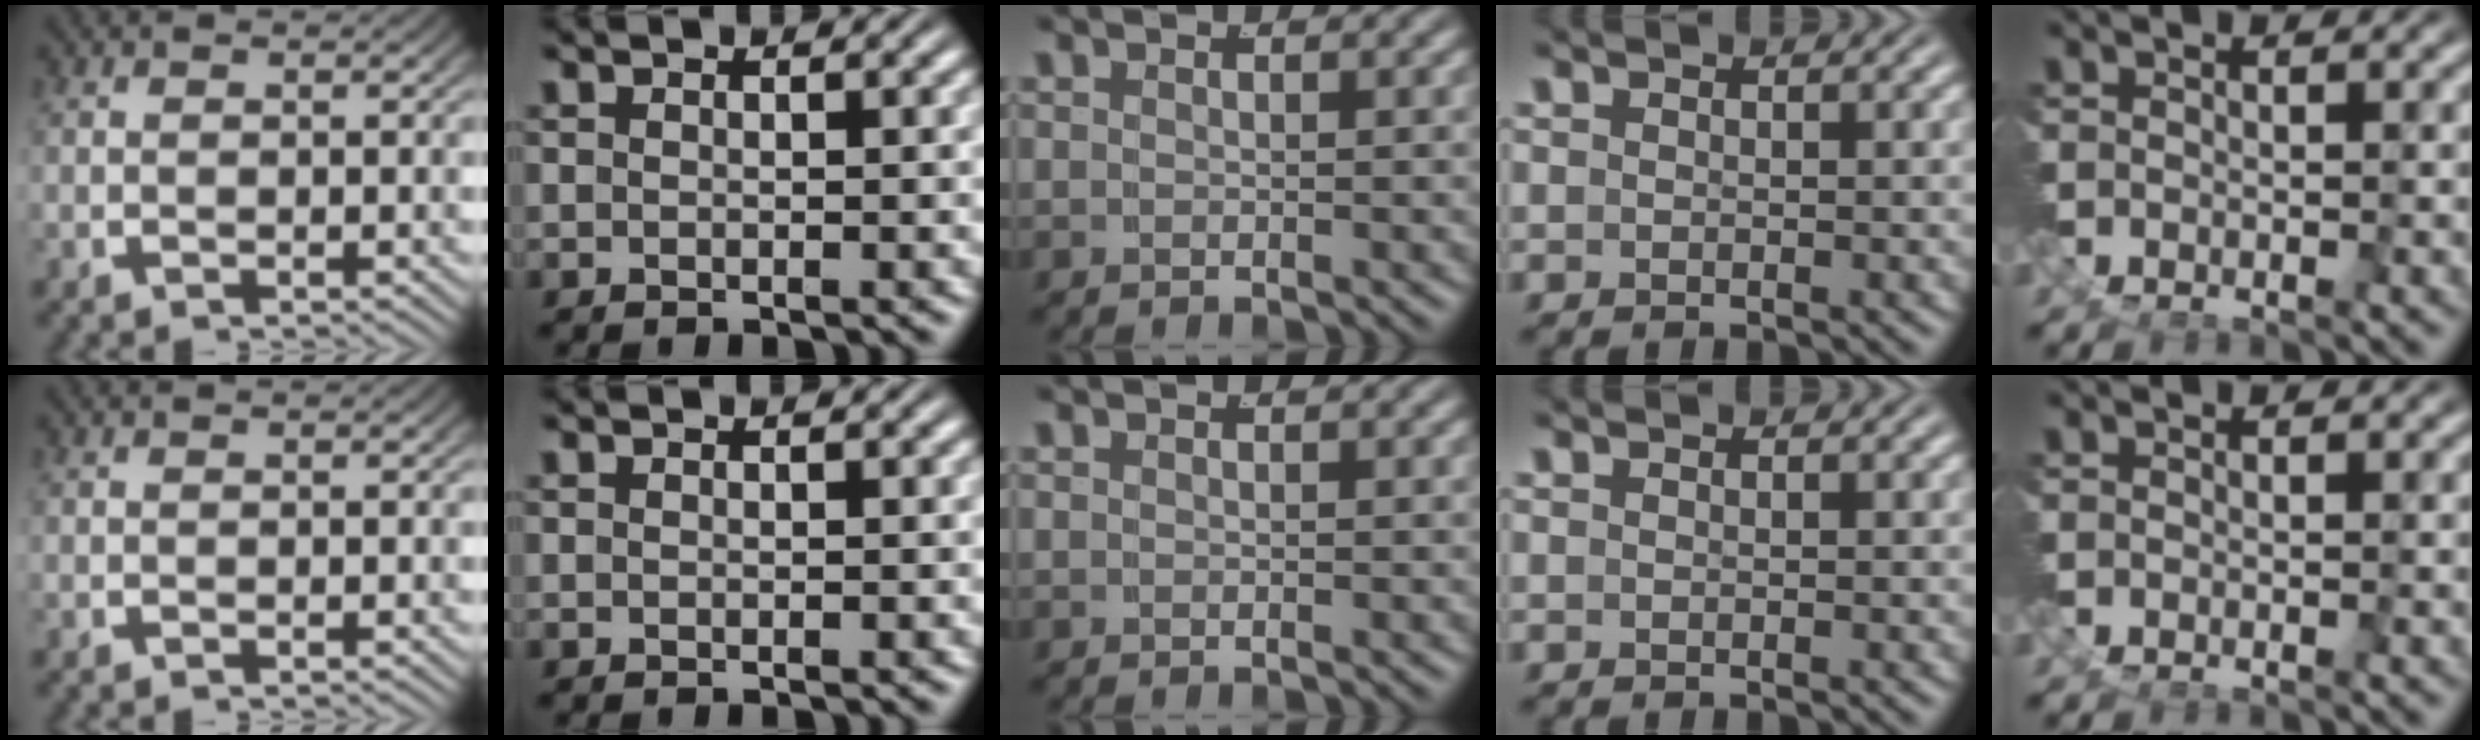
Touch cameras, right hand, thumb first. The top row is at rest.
{}